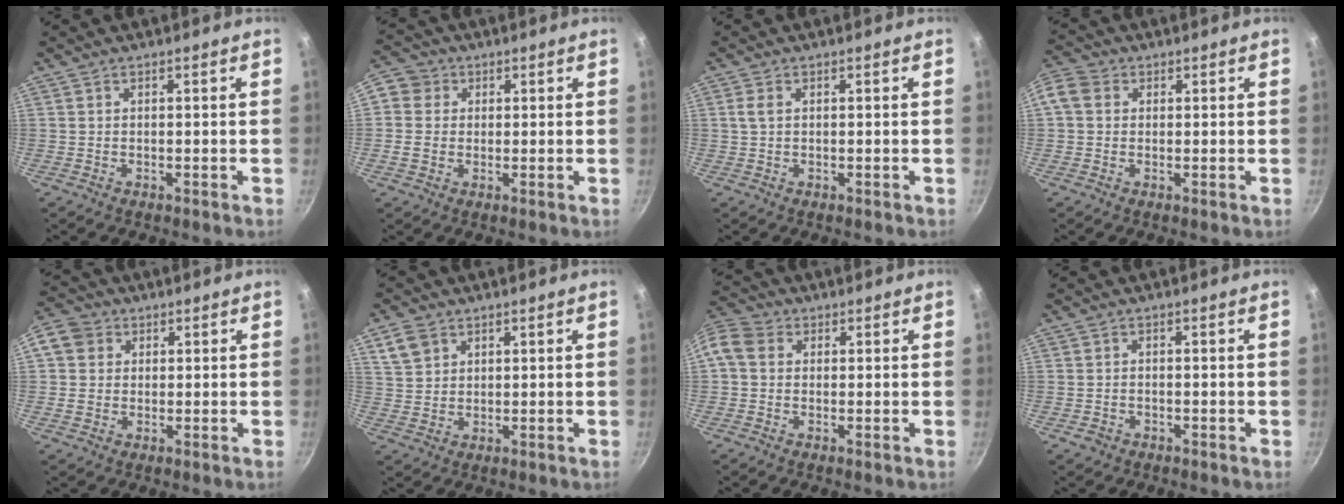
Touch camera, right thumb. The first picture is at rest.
{"total": 6.8, "force": [0.9, 6.3, 2.6], "torque": [-0.016, 0.007, 0.000]}
{"total": 1.8, "force": [0.4, 1.0, 1.4], "torque": [-0.029, 0.003, 0.006]}
{"total": 7.4, "force": [1.4, 6.2, 3.8], "torque": [-0.084, 0.016, 0.011]}
{"total": 8.3, "force": [2.0, 7.3, 3.4], "torque": [-0.044, 0.010, 0.024]}
{"total": 5.6, "force": [2.9, 4.2, 2.4], "torque": [-0.031, -0.001, 0.063]}
{"total": 9.8, "force": [1.5, 8.1, 5.2], "torque": [-0.117, 0.029, 0.012]}
{"total": 1.5, "force": [-0.8, 1.1, 0.6], "torque": [-0.016, 0.006, -0.011]}